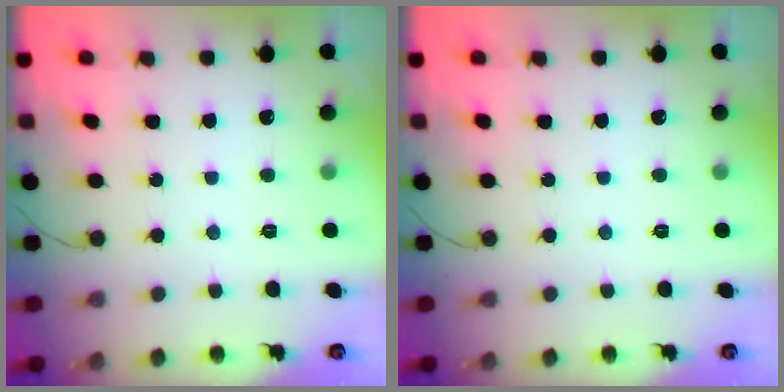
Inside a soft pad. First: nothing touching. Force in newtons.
{"total": 0.0}